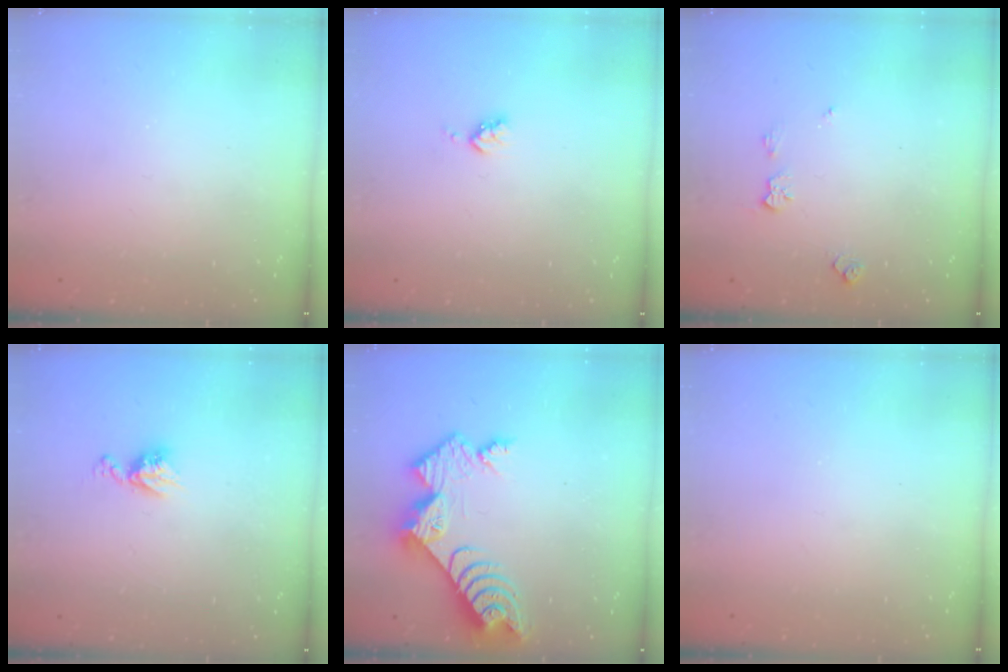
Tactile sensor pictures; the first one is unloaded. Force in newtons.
{"total": 3.2, "press": 3.2, "slide": 0.4}
{"total": 5.9, "press": 5.9, "slide": 0.8}
{"total": 6.4, "press": 6.4, "slide": 0.5}
{"total": 11.2, "press": 11.1, "slide": 0.9}
{"total": 0.0}